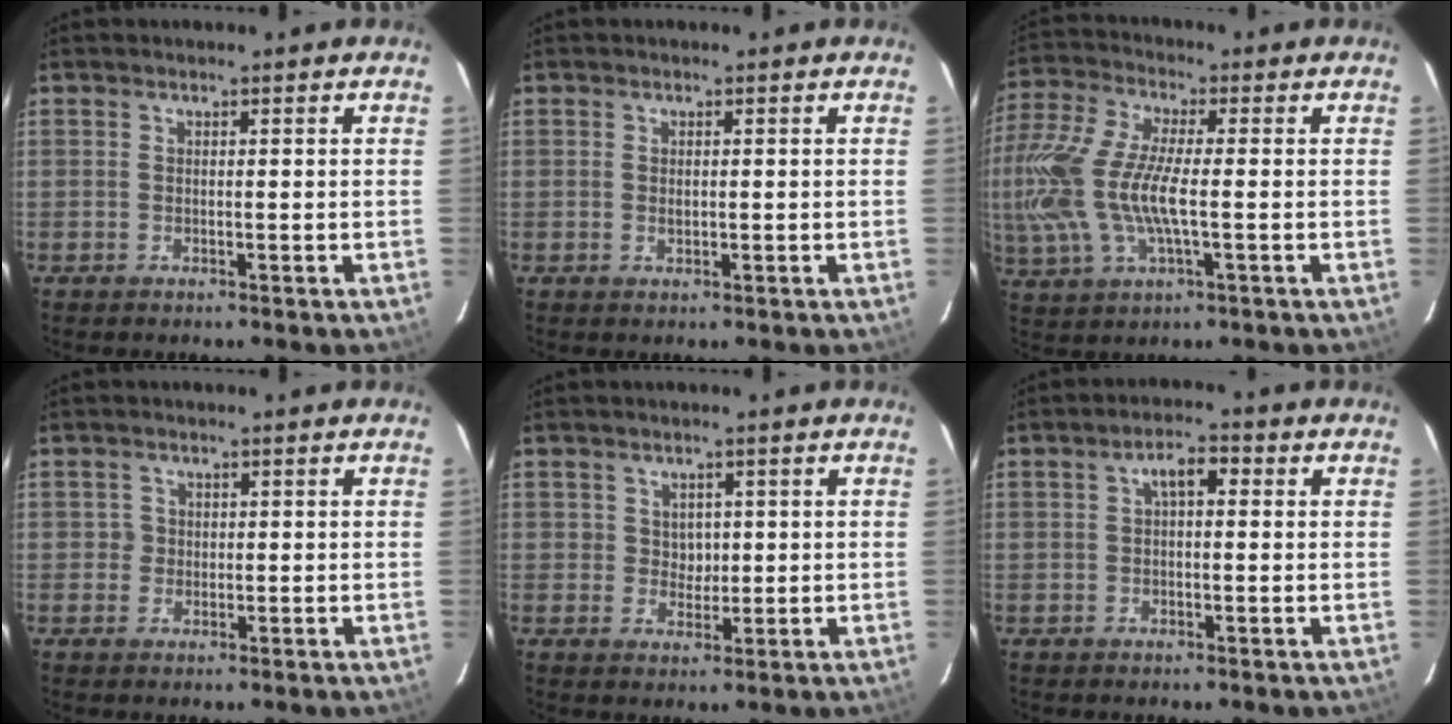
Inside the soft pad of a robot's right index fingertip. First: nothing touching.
{"total": 1.0, "force": [0.0, 0.7, 0.7], "torque": [-0.010, 0.000, 0.002]}
{"total": 18.4, "force": [-1.7, 6.9, 17.0], "torque": [-0.367, -0.008, -0.036]}
{"total": 1.6, "force": [-0.1, 1.6, -0.1], "torque": [0.005, 0.005, -0.001]}
{"total": 2.7, "force": [0.6, 2.6, 0.7], "torque": [-0.008, 0.006, 0.013]}
{"total": 3.8, "force": [0.8, 1.8, 3.2], "torque": [-0.056, 0.018, 0.013]}